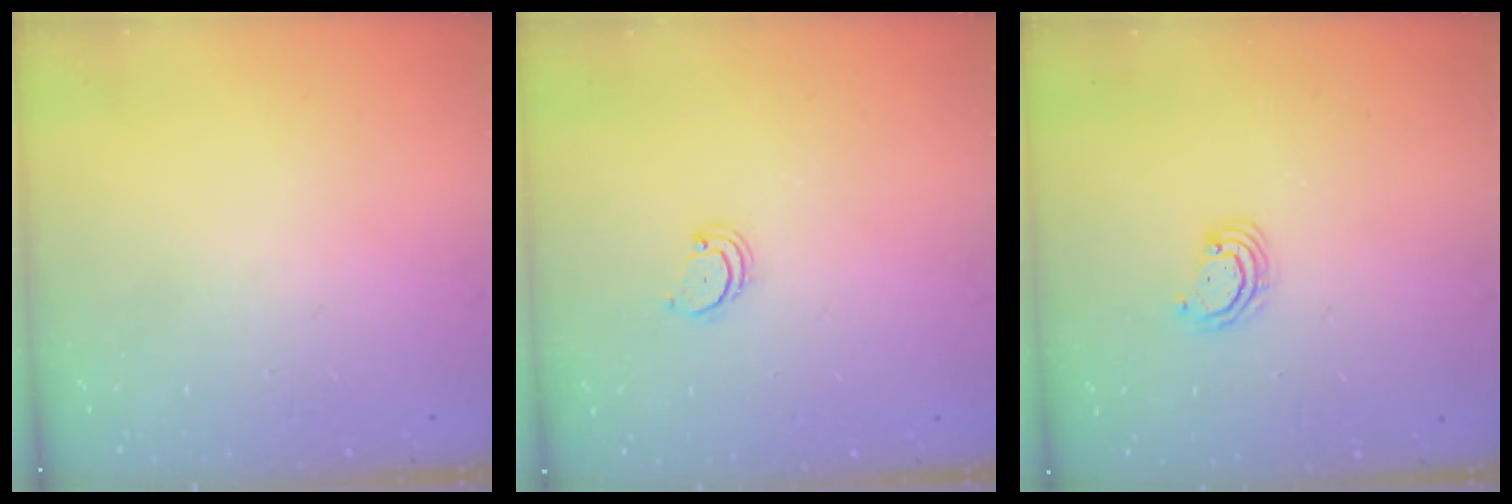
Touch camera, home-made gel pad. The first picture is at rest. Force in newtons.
{"total": 2.6, "press": 2.5, "slide": 0.5}
{"total": 3.0, "press": 2.9, "slide": 0.3}